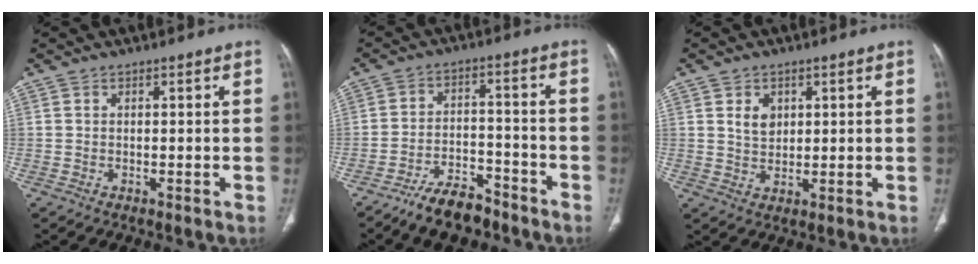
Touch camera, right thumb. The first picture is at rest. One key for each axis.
{"total": 9.0, "fx": -7.3, "fy": 3.7, "fz": 3.9, "tx": -0.058, "ty": 0.051, "tz": -0.127}
{"total": 4.0, "fx": 1.5, "fy": 3.0, "fz": 2.3, "tx": -0.024, "ty": -0.011, "tz": 0.030}